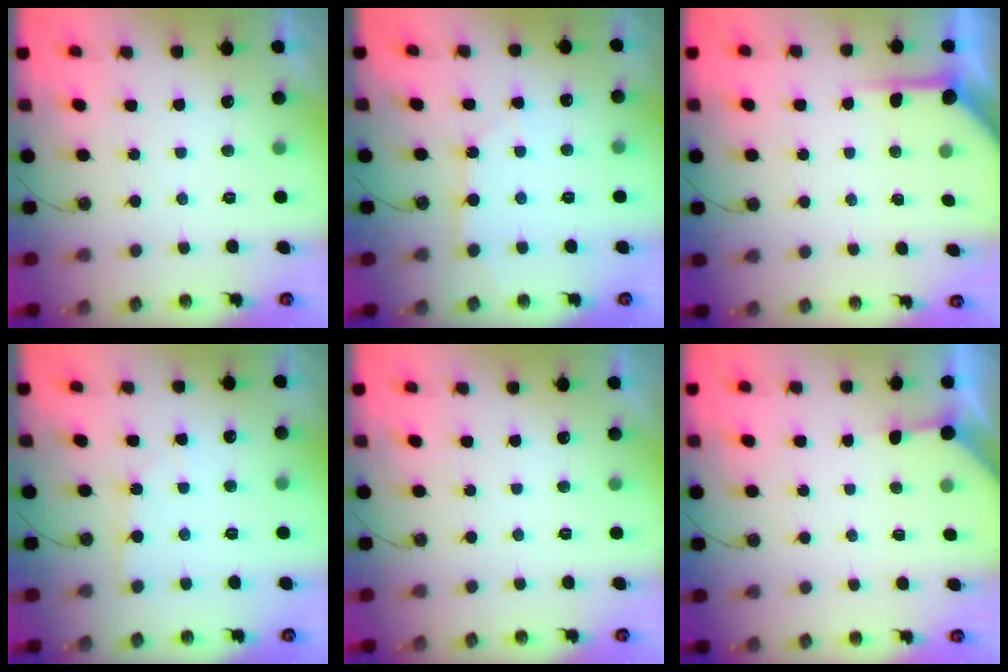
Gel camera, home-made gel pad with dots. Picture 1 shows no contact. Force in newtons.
{"total": 6.0, "press": 5.9, "slide": 0.8}
{"total": 5.1, "press": 5.1, "slide": 0.3}
{"total": 4.0, "press": 4.0, "slide": 0.5}
{"total": 0.0}
{"total": 2.4, "press": 2.3, "slide": 0.3}